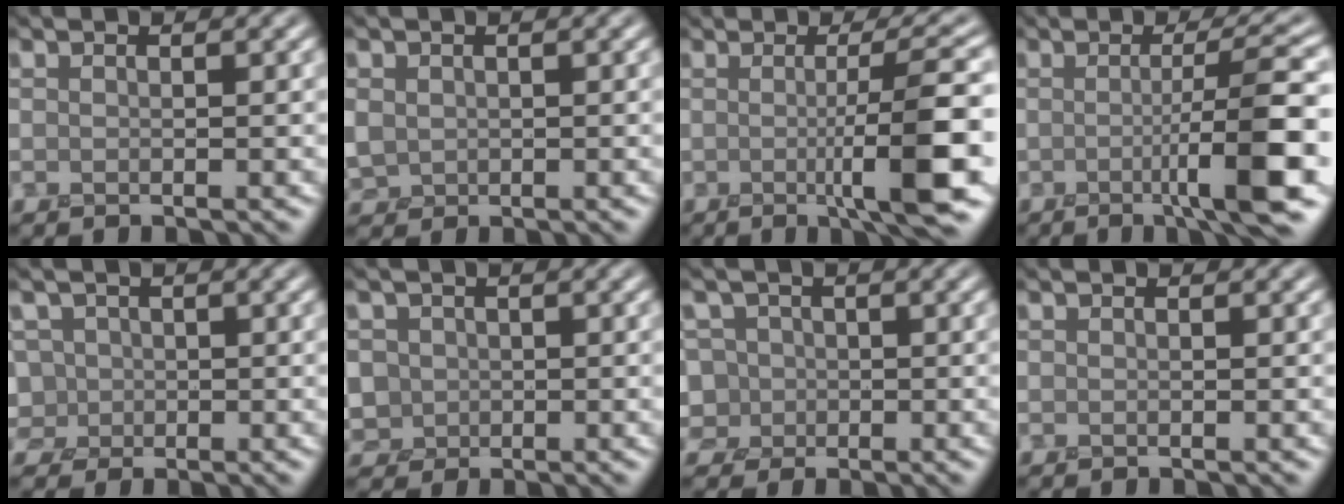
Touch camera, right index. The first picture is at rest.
{"total": 2.6, "force": [0.2, 2.4, 1.2], "torque": [-0.035, 0.000, 0.004]}
{"total": 7.0, "force": [-0.6, 0.9, 6.9], "torque": [-0.107, -0.001, -0.008]}
{"total": 7.3, "force": [-1.3, 0.9, 7.2], "torque": [-0.103, 0.005, -0.028]}
{"total": 4.0, "force": [-0.4, 3.8, 1.1], "torque": [-0.014, 0.018, -0.023]}
{"total": 4.2, "force": [-0.2, 4.0, 1.3], "torque": [-0.024, 0.012, -0.017]}
{"total": 5.0, "force": [-0.9, 4.7, 1.5], "torque": [-0.027, 0.019, -0.043]}
{"total": 0.0}